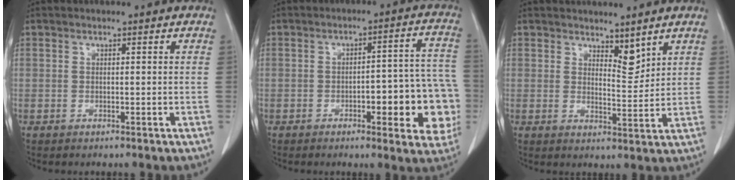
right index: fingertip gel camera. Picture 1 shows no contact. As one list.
[{"total": 13.0, "force": [-3.4, 3.8, 11.9], "torque": [-0.111, 0.034, -0.038]}, {"total": 3.7, "force": [3.0, 1.2, 1.8], "torque": [-0.027, -0.012, 0.054]}]